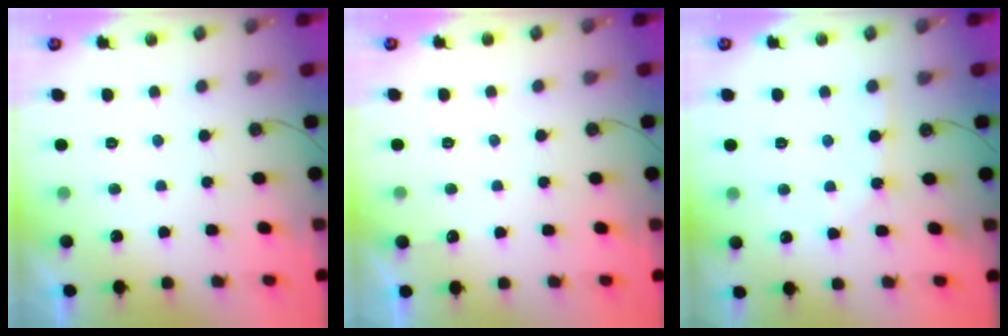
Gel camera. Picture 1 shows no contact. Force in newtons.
{"total": 2.8, "press": 2.8, "slide": 0.4}
{"total": 5.6, "press": 5.6, "slide": 0.7}